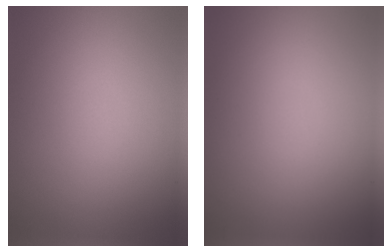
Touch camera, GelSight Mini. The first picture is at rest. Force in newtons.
{"total": 0.0}